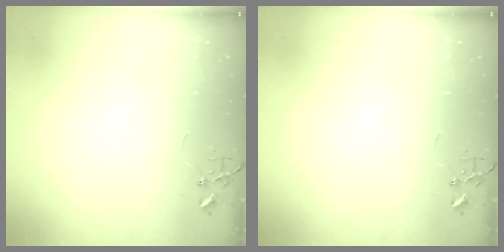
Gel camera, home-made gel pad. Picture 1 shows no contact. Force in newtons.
{"total": 0.0}